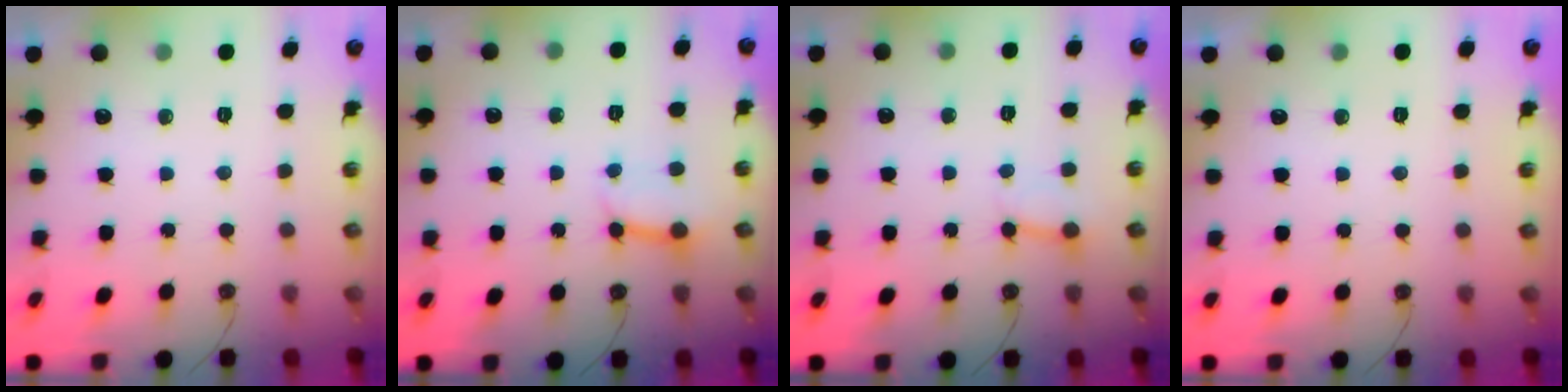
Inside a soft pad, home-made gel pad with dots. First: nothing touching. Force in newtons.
{"total": 5.9, "press": 5.9, "slide": 0.7}
{"total": 2.6, "press": 2.6, "slide": 0.1}
{"total": 0.0}